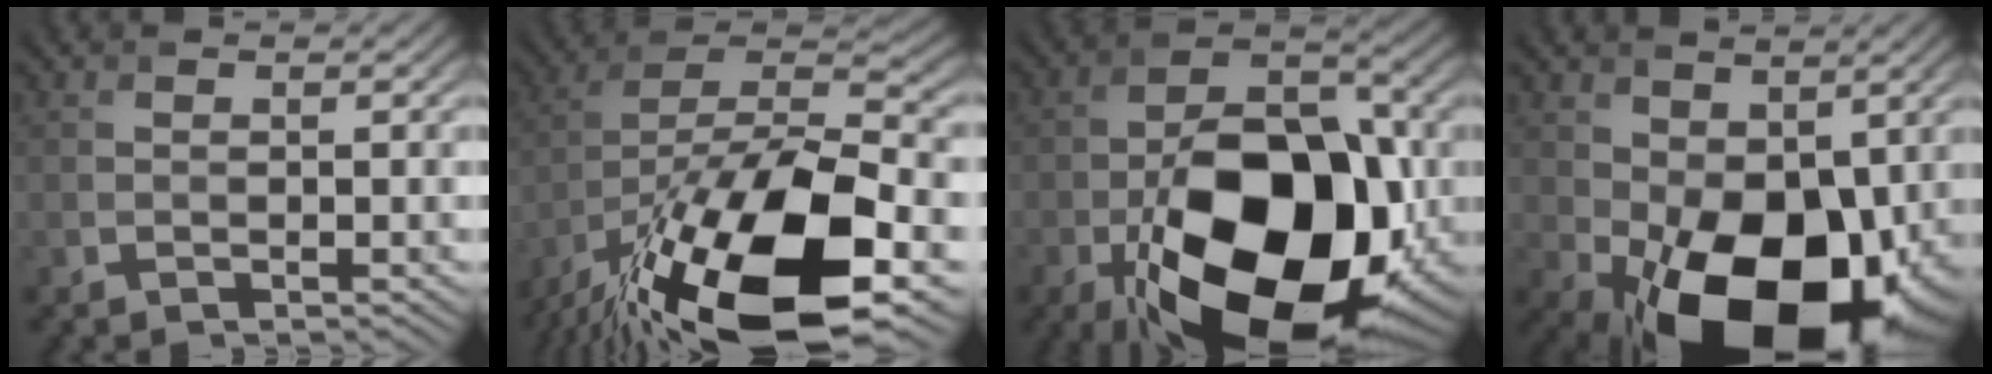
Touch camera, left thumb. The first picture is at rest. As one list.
[{"total": 20.3, "force": [-11.4, 7.7, 15.0], "torque": [-0.295, -0.018, -0.193]}, {"total": 19.8, "force": [-6.7, 11.2, 14.9], "torque": [-0.252, -0.026, -0.107]}, {"total": 17.0, "force": [-2.8, 10.2, 13.3], "torque": [-0.223, -0.047, -0.031]}]